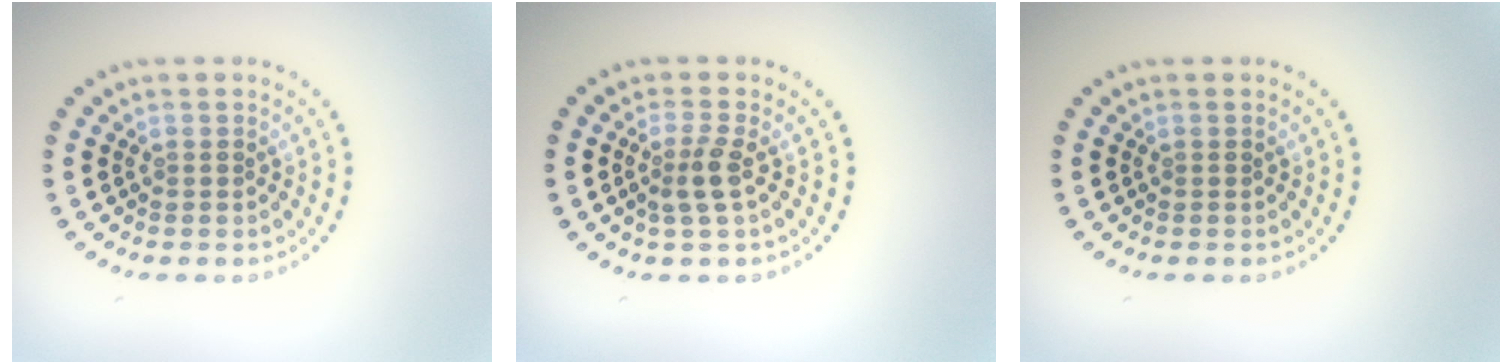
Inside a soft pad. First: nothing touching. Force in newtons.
{"total": 2.2, "press": 1.9, "slide": 1.1}
{"total": 0.0}